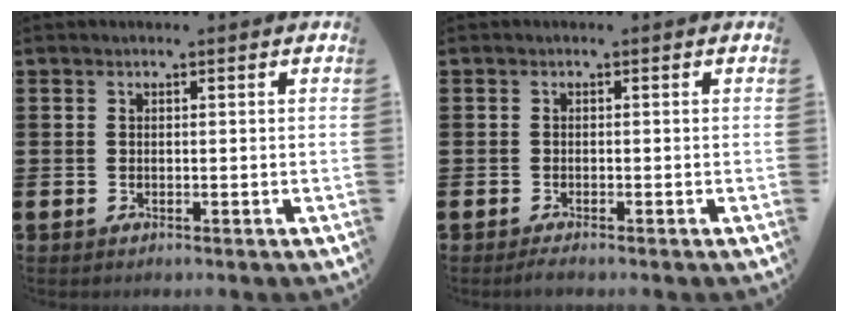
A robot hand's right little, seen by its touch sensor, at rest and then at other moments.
{"total": 0.8, "force": [-0.6, 0.1, 0.6], "torque": [-0.009, -0.002, -0.012]}